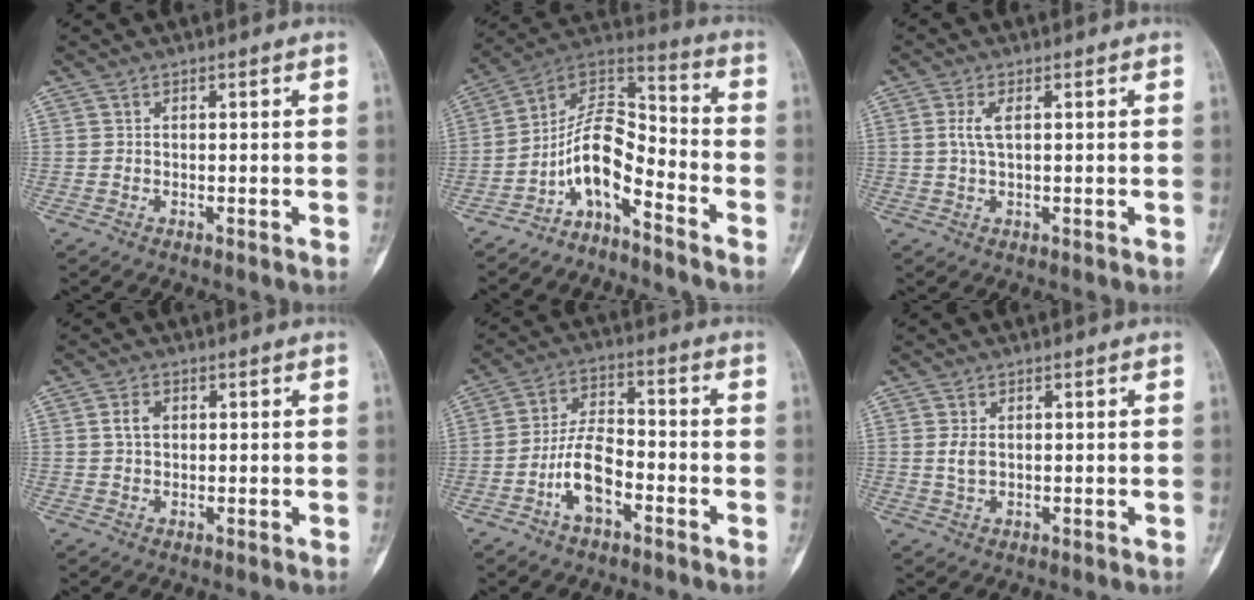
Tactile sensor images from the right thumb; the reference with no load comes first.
{"total": 10.6, "force": [-6.5, 4.2, 7.2], "torque": [-0.120, 0.104, -0.124]}
{"total": 3.1, "force": [0.6, 1.0, 2.8], "torque": [-0.073, 0.005, 0.015]}
{"total": 3.0, "force": [0.7, 2.1, 2.1], "torque": [-0.037, 0.004, 0.011]}
{"total": 8.7, "force": [-3.8, 4.2, 6.6], "torque": [-0.121, 0.037, -0.074]}
{"total": 2.5, "force": [0.3, 1.5, 2.0], "torque": [-0.039, -0.002, 0.008]}